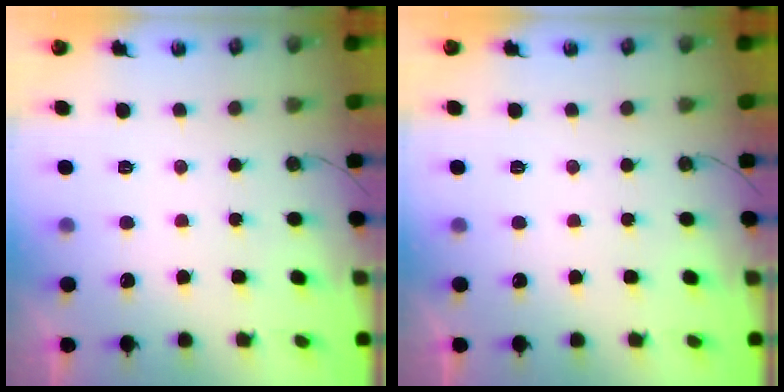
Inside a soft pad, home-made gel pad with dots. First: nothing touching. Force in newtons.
{"total": 0.0}